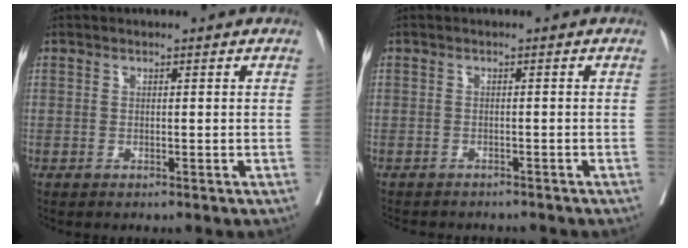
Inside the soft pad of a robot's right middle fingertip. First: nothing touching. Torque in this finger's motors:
{"motor_torque": [0.34, -0.75, 0.01, -0.01]}